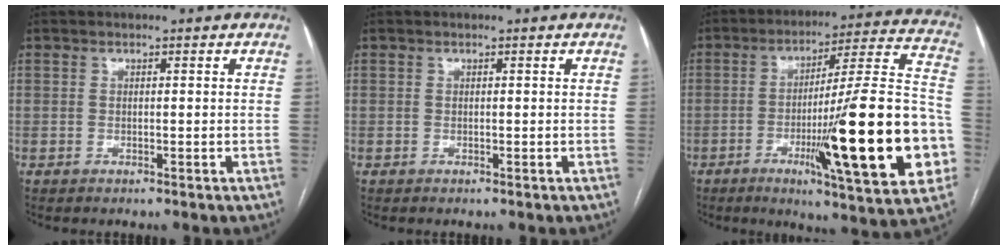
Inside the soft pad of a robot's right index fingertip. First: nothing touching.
{"total": 0.0}
{"total": 26.5, "force": [-6.8, 1.7, 25.5], "torque": [-0.324, -0.006, -0.104]}